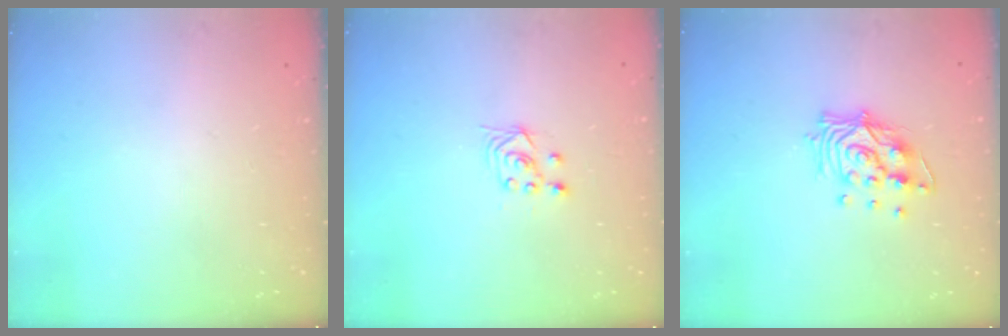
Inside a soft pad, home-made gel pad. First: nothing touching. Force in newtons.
{"total": 2.8, "press": 2.4, "slide": 1.4}
{"total": 12.4, "press": 12.4, "slide": 1.0}